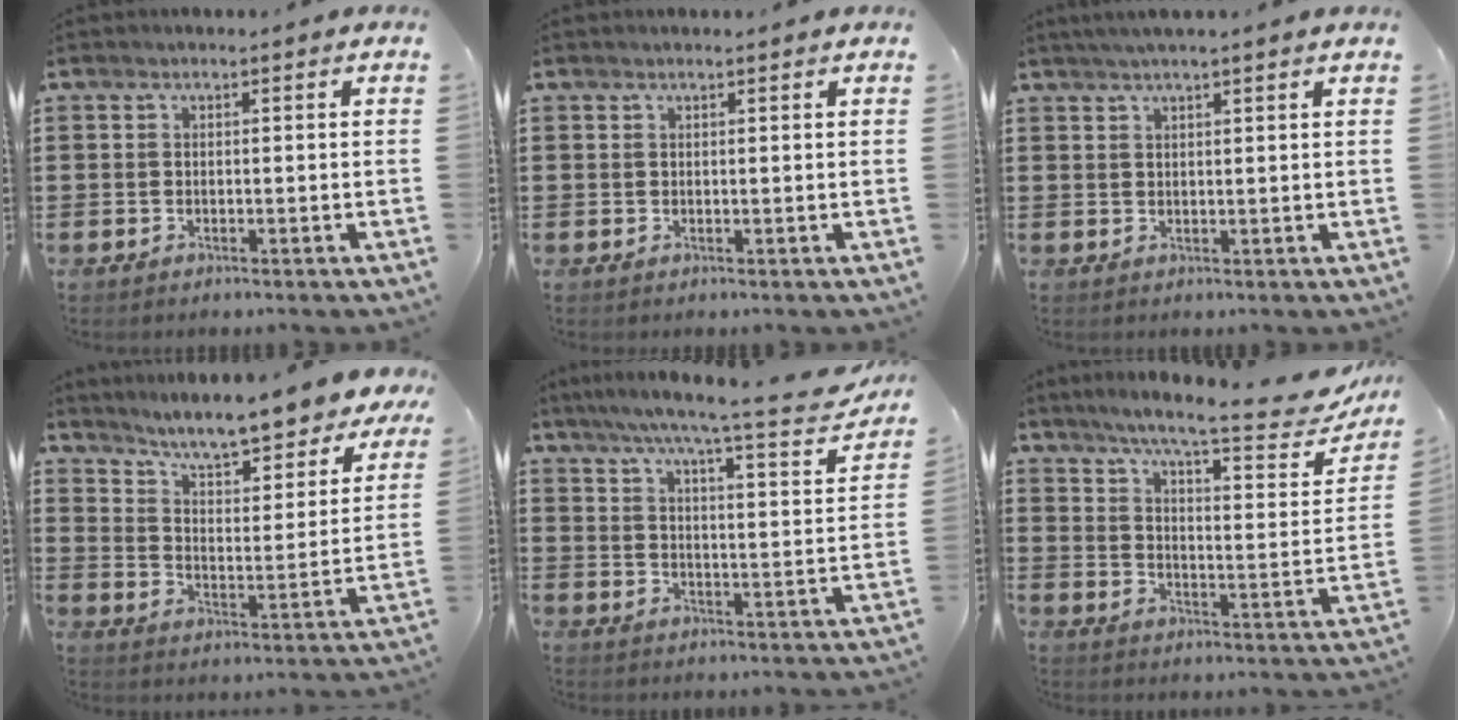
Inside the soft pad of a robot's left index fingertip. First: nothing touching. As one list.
[{"total": 0.5, "force": [0.4, 0.0, 0.3], "torque": [-0.007, 0.000, 0.009]}, {"total": 2.1, "force": [1.7, -0.2, 1.2], "torque": [-0.024, 0.004, 0.032]}, {"total": 7.2, "force": [6.8, -0.4, 2.4], "torque": [-0.075, -0.054, 0.111]}, {"total": 7.4, "force": [6.0, -0.3, 4.3], "torque": [-0.099, -0.046, 0.095]}, {"total": 9.9, "force": [8.0, 0.4, 5.8], "torque": [-0.117, -0.053, 0.127]}]